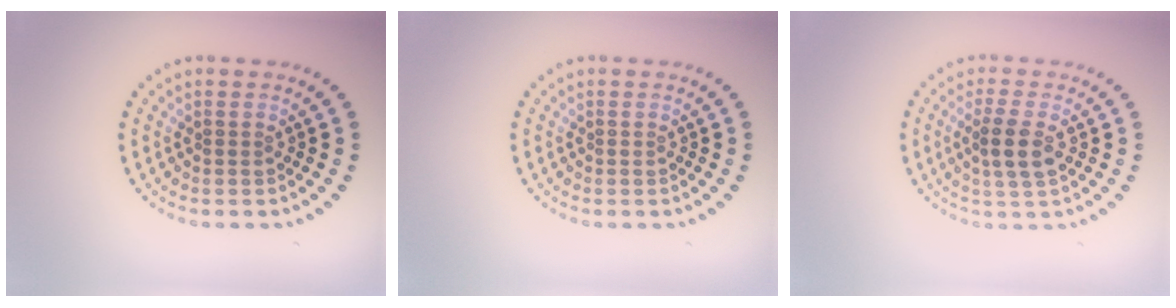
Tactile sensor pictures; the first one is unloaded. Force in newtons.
{"total": 0.0}
{"total": 3.0, "press": 2.8, "slide": 1.1}